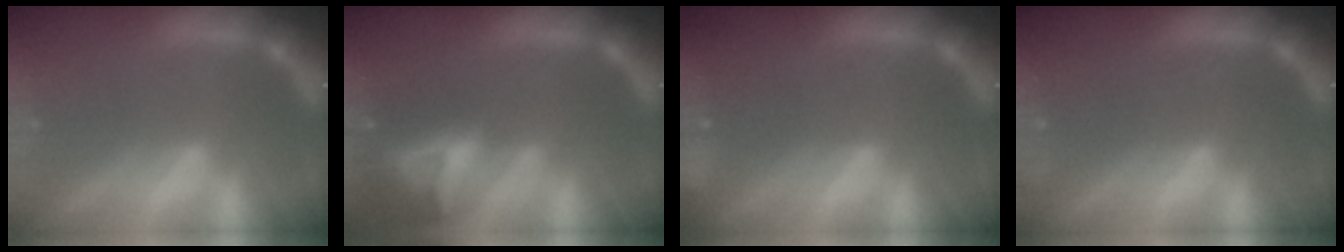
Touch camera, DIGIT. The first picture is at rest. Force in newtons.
{"total": 8.9}
{"total": 2.9}
{"total": 0.9}